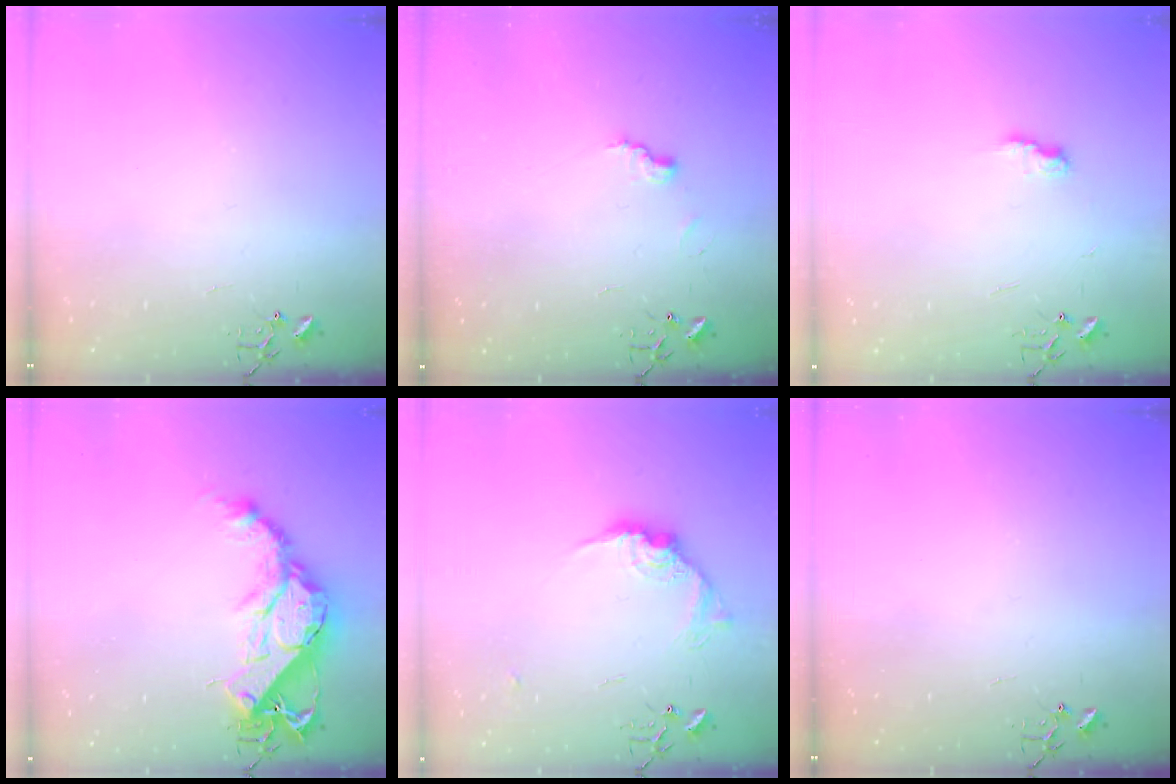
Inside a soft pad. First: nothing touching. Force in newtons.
{"total": 7.4, "press": 7.4, "slide": 0.4}
{"total": 6.3, "press": 6.3, "slide": 0.1}
{"total": 17.2, "press": 17.1, "slide": 1.3}
{"total": 13.4, "press": 13.3, "slide": 0.8}
{"total": 0.0}